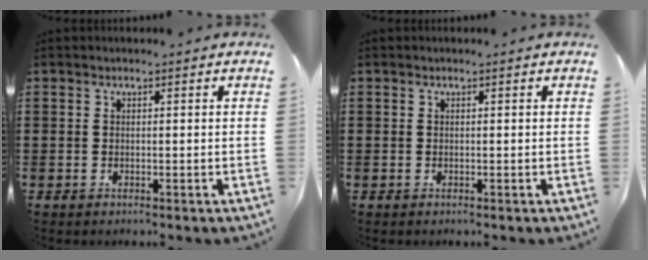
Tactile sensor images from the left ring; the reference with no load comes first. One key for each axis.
{"total": 0.0}